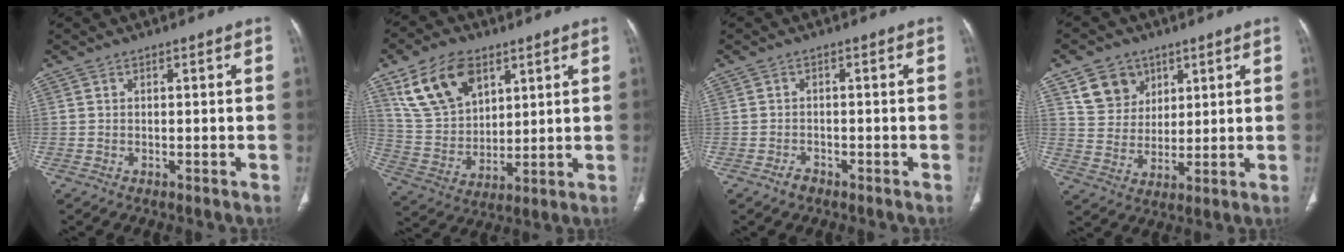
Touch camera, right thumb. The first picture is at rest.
{"total": 15.0, "force": [7.9, 9.4, 8.7], "torque": [-0.135, -0.023, 0.165]}
{"total": 1.7, "force": [-1.2, 1.0, 0.6], "torque": [-0.013, 0.006, -0.021]}
{"total": 8.9, "force": [4.8, 7.1, 2.5], "torque": [-0.013, -0.023, 0.093]}